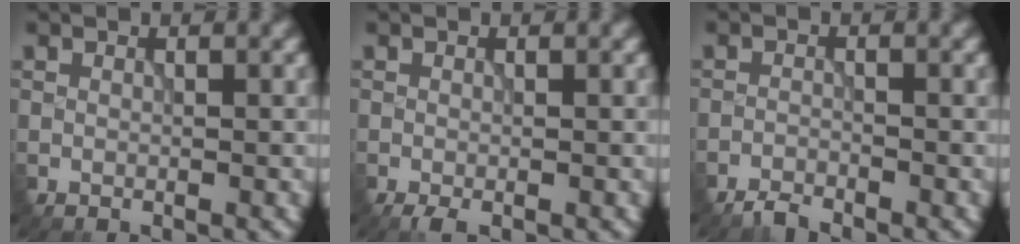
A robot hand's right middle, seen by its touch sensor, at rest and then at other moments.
{"total": 0.9, "force": [-0.5, 0.2, 0.7], "torque": [-0.013, -0.004, -0.009]}
{"total": 1.5, "force": [-1.4, 0.2, 0.2], "torque": [-0.004, 0.000, -0.033]}